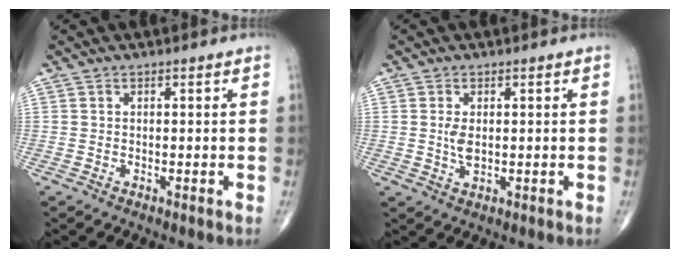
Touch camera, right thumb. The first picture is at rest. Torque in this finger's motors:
{"motor_torque": [0.31, 0.83, 0.12, -0.24, 0.05]}